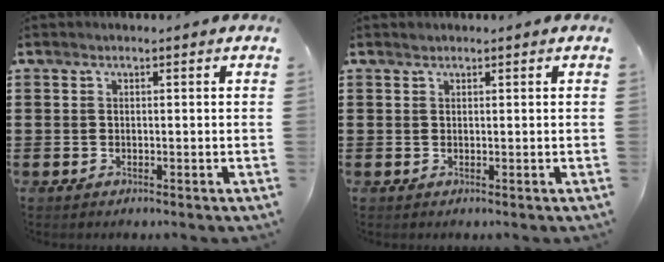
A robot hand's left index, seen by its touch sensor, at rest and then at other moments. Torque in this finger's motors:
{"motor_torque": [0.07, -0.01, 0.04, 0.00]}